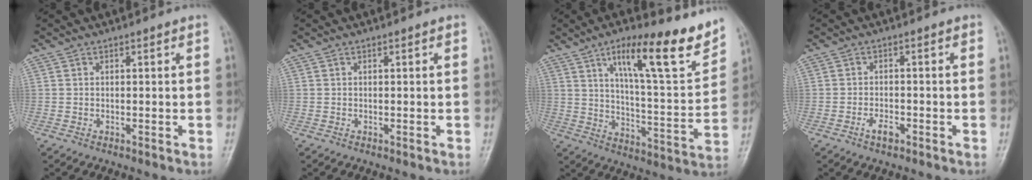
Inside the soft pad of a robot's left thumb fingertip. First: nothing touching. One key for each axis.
{"total": 0.0}
{"total": 18.8, "fx": 11.7, "fy": 4.0, "fz": 14.2, "tx": -0.184, "ty": -0.059, "tz": 0.187}
{"total": 2.6, "fx": -1.5, "fy": 1.2, "fz": 1.7, "tx": -0.030, "ty": 0.008, "tz": -0.029}